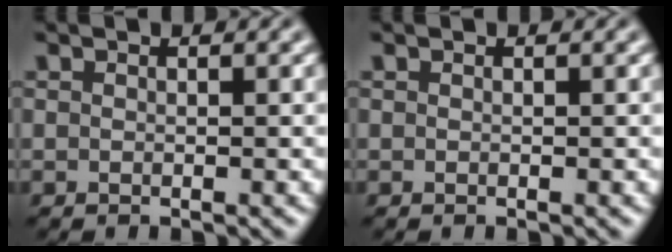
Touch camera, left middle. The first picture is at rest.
{"total": 0.0}